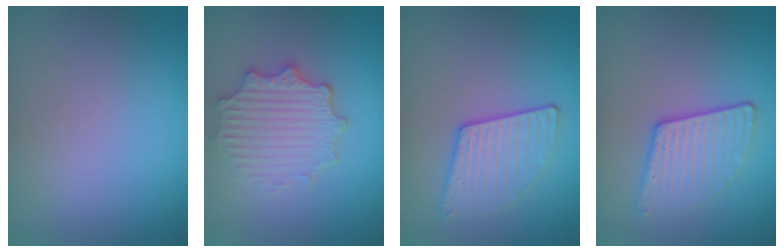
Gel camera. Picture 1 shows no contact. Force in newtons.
{"total": 4.2, "press": 3.5, "slide": 2.3}
{"total": 3.1, "press": 2.9, "slide": 1.0}
{"total": 3.3, "press": 2.9, "slide": 1.6}